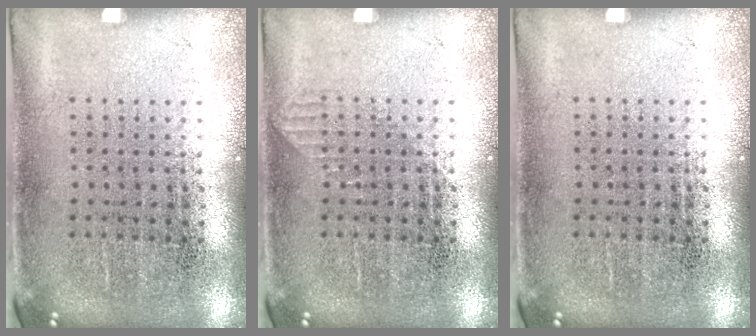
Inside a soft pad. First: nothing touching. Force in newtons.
{"total": 0.6, "press": 0.5, "slide": 0.2}
{"total": 0.0}